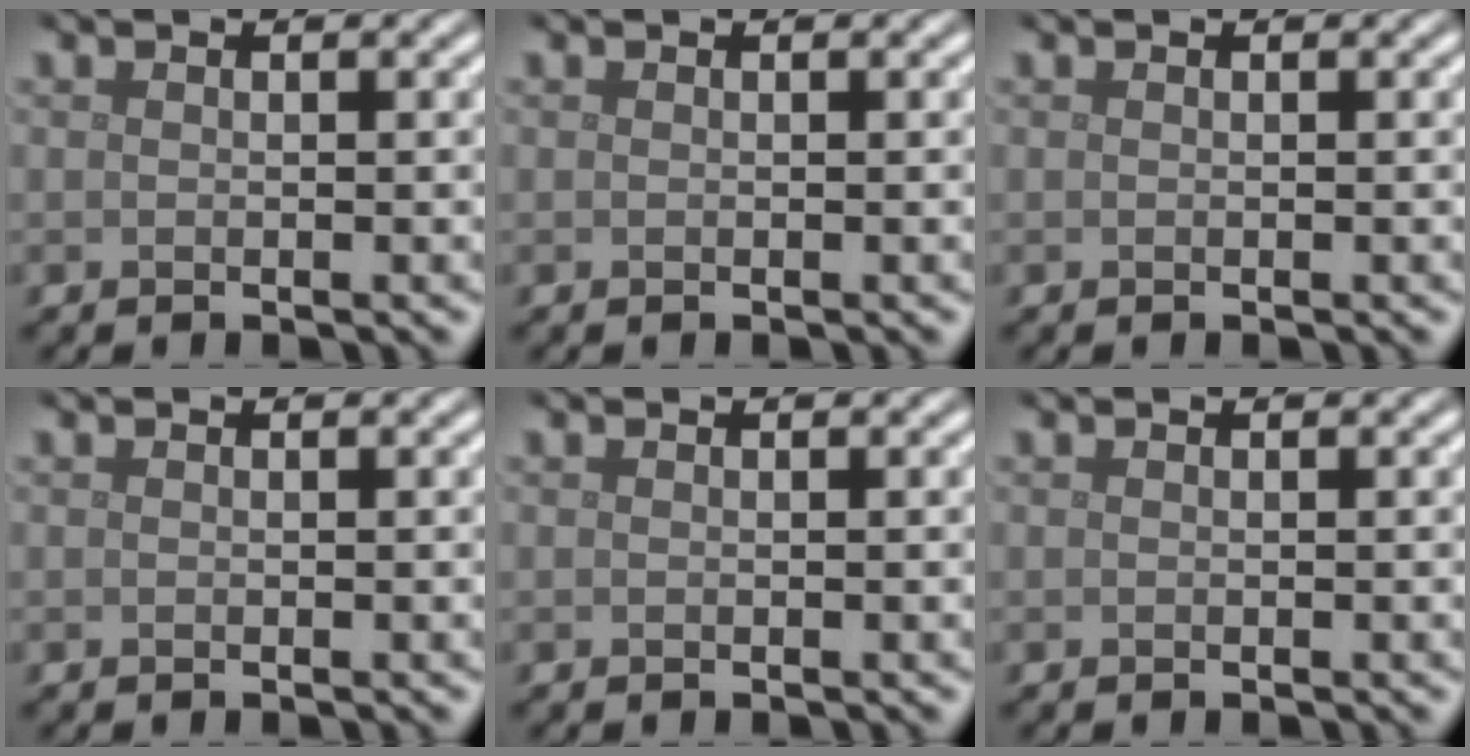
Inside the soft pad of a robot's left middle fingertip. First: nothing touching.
{"total": 0.0}
{"total": 0.0}
{"total": 0.0}
{"total": 0.0}
{"total": 0.0}